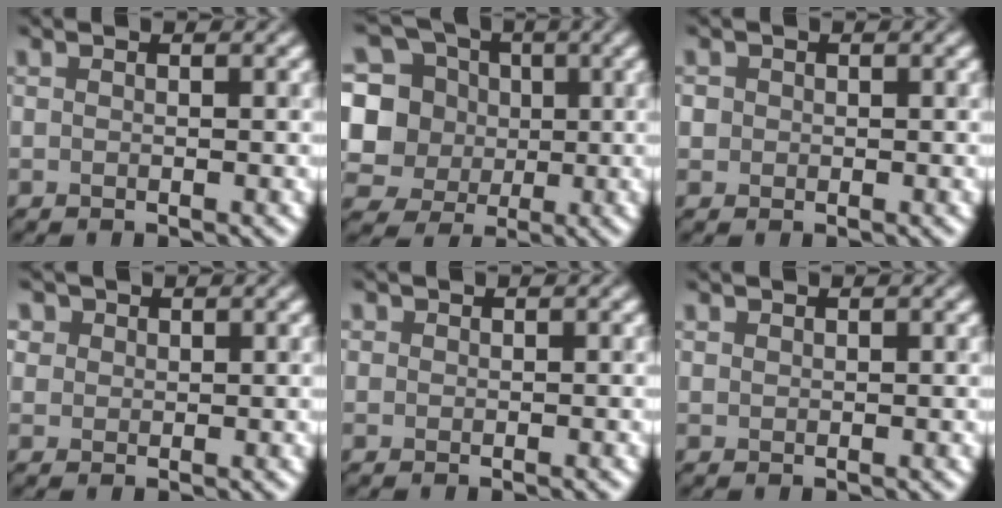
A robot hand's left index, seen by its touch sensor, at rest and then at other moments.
{"total": 11.8, "force": [1.8, 11.0, 3.7], "torque": [-0.128, 0.025, 0.029]}
{"total": 1.8, "force": [0.5, 1.6, 0.5], "torque": [0.007, 0.010, -0.006]}
{"total": 2.3, "force": [1.4, 1.7, 0.5], "torque": [-0.019, 0.006, 0.028]}
{"total": 0.5, "force": [0.2, 0.5, 0.0], "torque": [0.007, -0.005, 0.003]}
{"total": 0.6, "force": [0.5, 0.3, 0.0], "torque": [-0.001, 0.000, 0.010]}